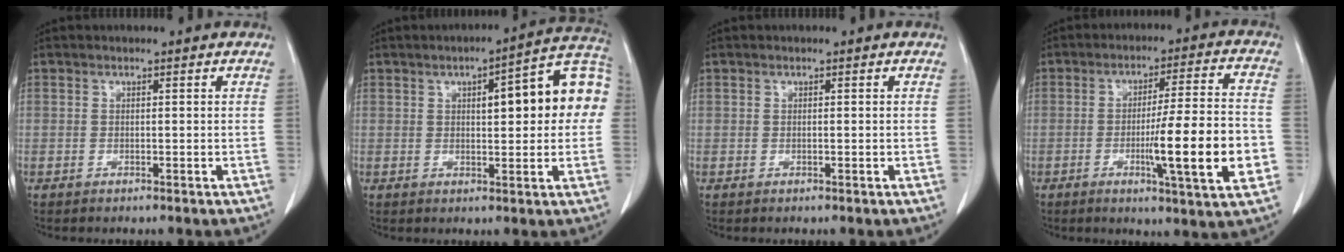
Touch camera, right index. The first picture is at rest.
{"total": 13.3, "force": [2.2, 3.3, 12.6], "torque": [-0.158, 0.041, 0.025]}
{"total": 0.0}
{"total": 14.1, "force": [-3.6, 0.1, 13.6], "torque": [-0.207, -0.012, -0.058]}